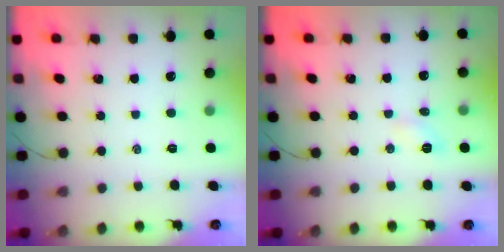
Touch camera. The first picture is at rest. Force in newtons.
{"total": 4.1, "press": 3.8, "slide": 1.6}